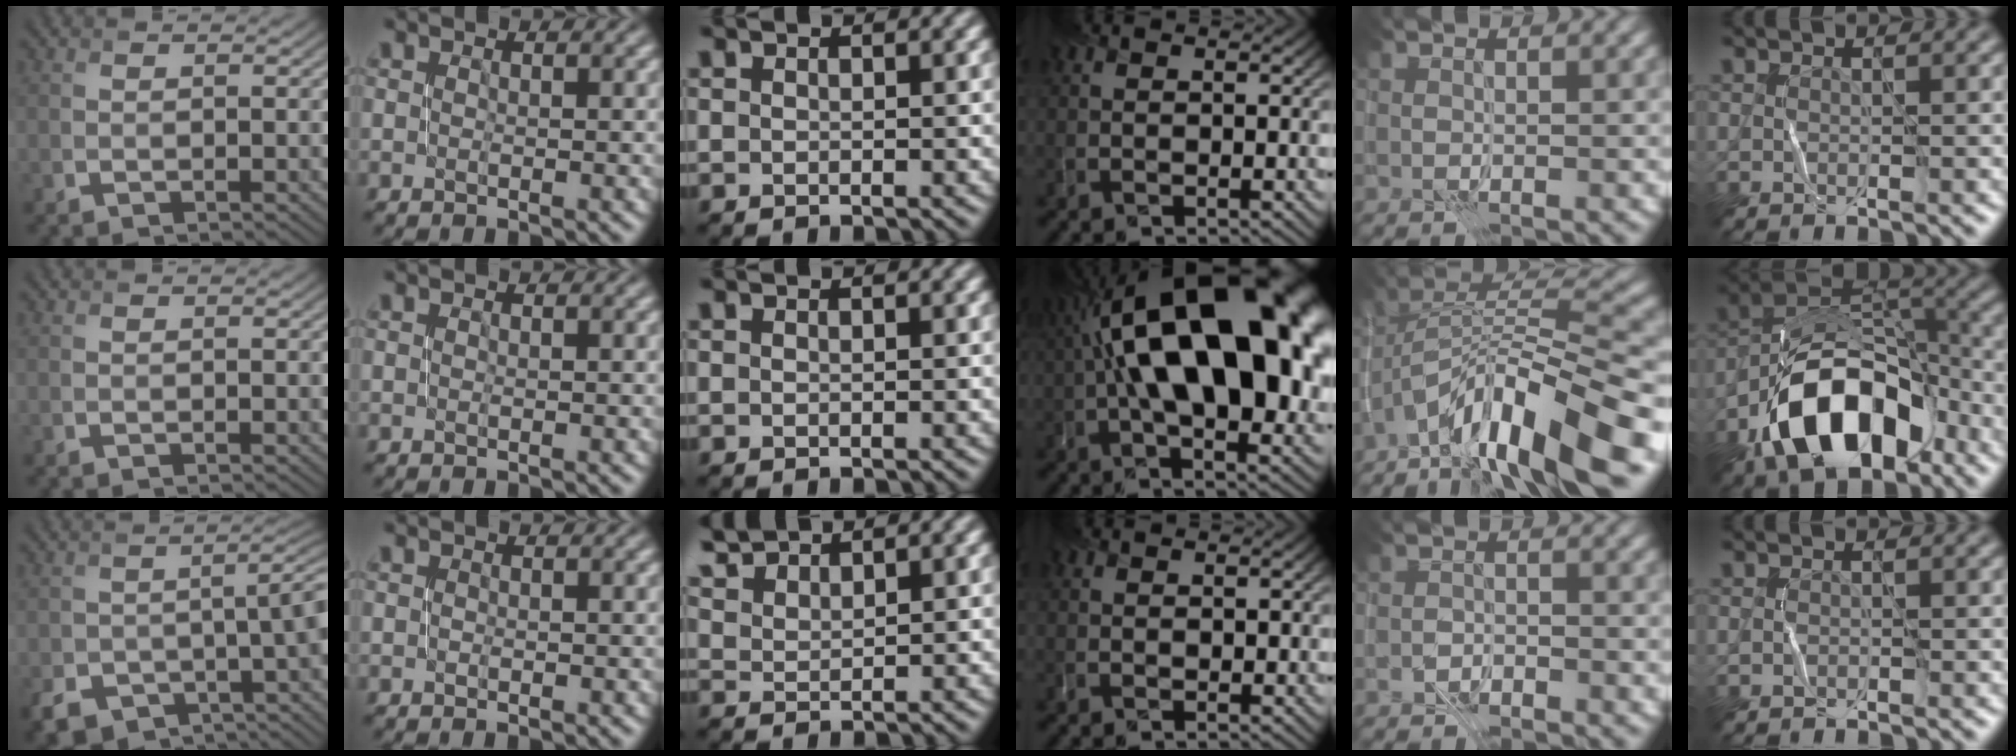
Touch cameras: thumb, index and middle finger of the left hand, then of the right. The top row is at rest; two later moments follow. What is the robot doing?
{"motion": "close", "object": "stapler"}